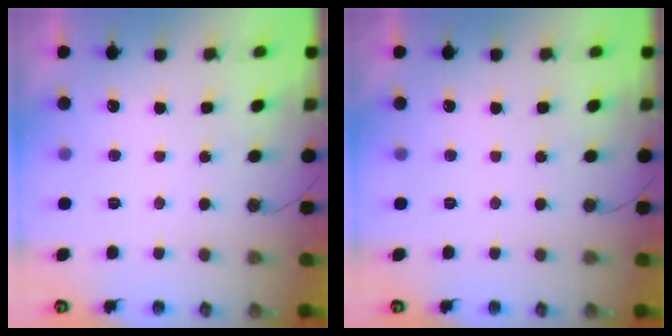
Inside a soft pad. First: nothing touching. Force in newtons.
{"total": 0.0}